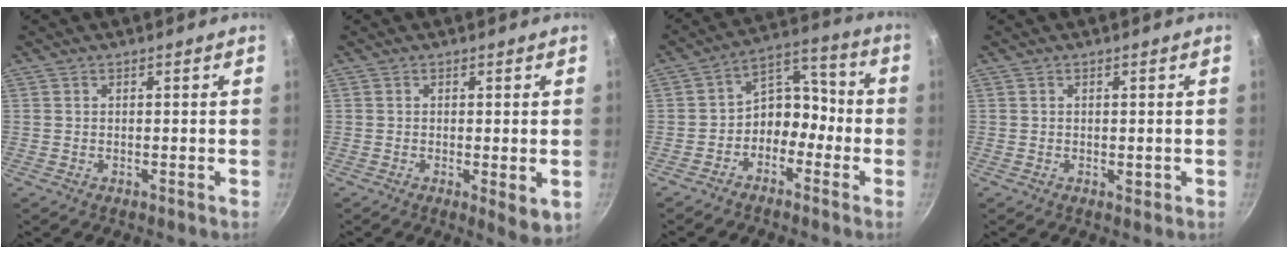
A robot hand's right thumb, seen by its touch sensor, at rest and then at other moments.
{"total": 4.2, "force": [-0.9, 1.2, 4.0], "torque": [-0.058, -0.014, -0.012]}
{"total": 9.1, "force": [-2.8, 6.7, 5.6], "torque": [-0.045, 0.049, -0.063]}
{"total": 0.9, "force": [-0.1, 0.6, 0.6], "torque": [-0.001, -0.001, -0.002]}